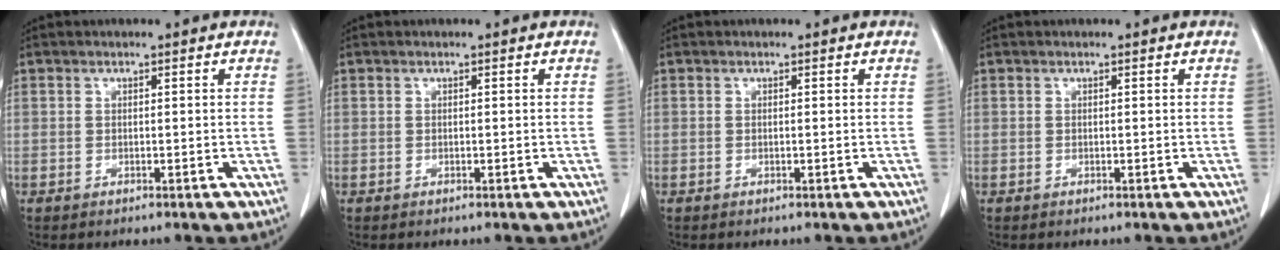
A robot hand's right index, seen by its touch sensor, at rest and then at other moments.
{"total": 0.0}
{"total": 0.0}
{"total": 0.0}